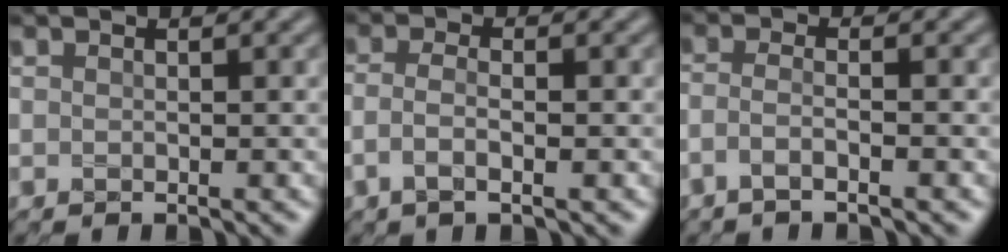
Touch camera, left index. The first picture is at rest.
{"total": 2.4, "force": [-0.7, 0.8, 2.1], "torque": [-0.042, -0.001, -0.020]}
{"total": 2.3, "force": [-1.3, 0.7, 1.8], "torque": [-0.029, -0.004, -0.038]}